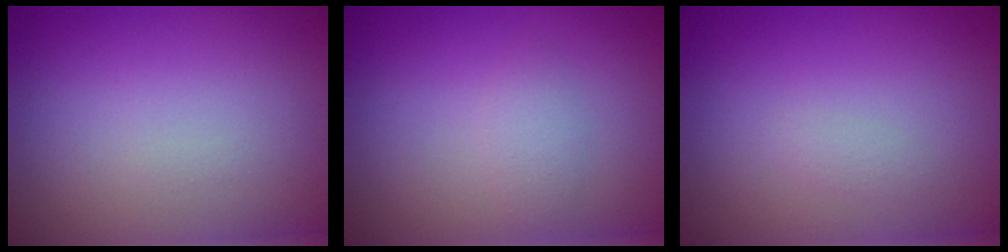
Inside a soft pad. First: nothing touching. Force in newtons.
{"total": 1.4, "press": 1.4, "slide": 0.0}
{"total": 0.6, "press": 0.6, "slide": 0.0}